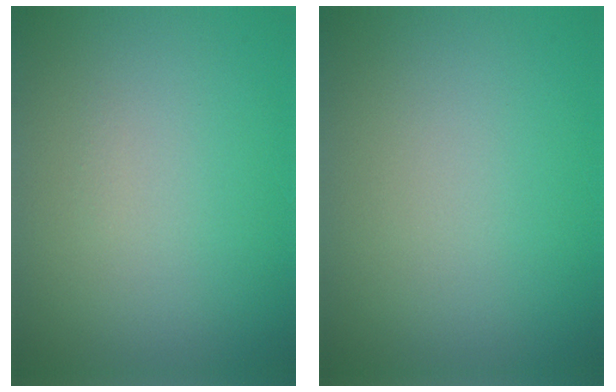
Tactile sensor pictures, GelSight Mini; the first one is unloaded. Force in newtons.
{"total": 0.0}